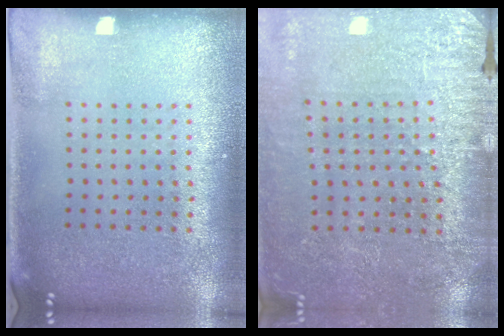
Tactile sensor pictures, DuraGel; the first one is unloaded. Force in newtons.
{"total": 2.9, "press": 2.9, "slide": 0.3}